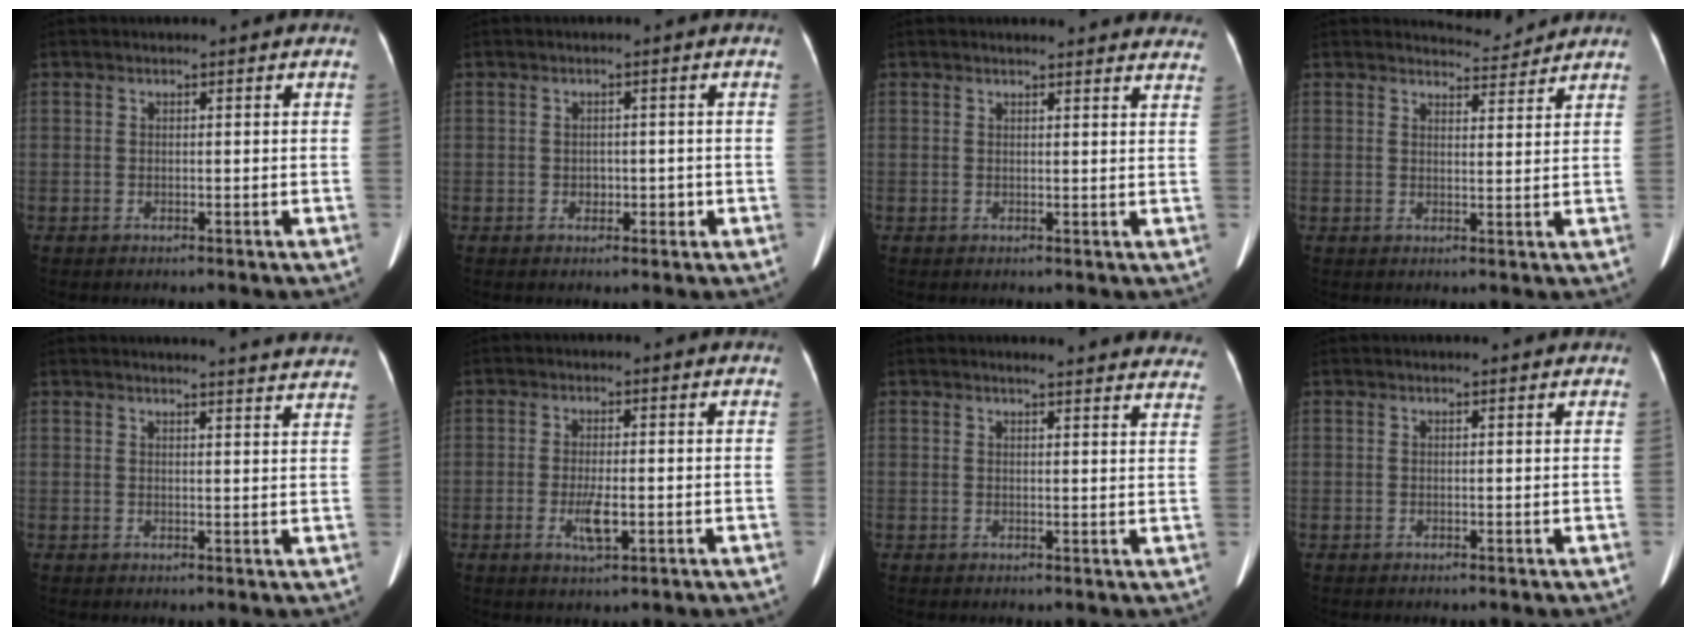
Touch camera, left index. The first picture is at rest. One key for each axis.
{"total": 1.7, "fx": -0.5, "fy": 1.4, "fz": 1.0, "tx": -0.015, "ty": 0.005, "tz": -0.002}
{"total": 13.2, "fx": 12.6, "fy": 2.2, "fz": 3.1, "tx": -0.009, "ty": -0.017, "tz": 0.120}
{"total": 3.6, "fx": 3.6, "fy": 0.1, "fz": -0.6, "tx": -0.003, "ty": -0.009, "tz": 0.053}
{"total": 16.9, "fx": 16.5, "fy": 0.3, "fz": 3.4, "tx": -0.031, "ty": -0.059, "tz": 0.171}
{"total": 3.7, "fx": -1.1, "fy": 0.9, "fz": 3.4, "tx": -0.071, "ty": -0.006, "tz": -0.015}
{"total": 16.5, "fx": 15.8, "fy": 1.8, "fz": 4.2, "tx": -0.030, "ty": -0.047, "tz": 0.160}
{"total": 1.9, "fx": 1.8, "fy": 0.1, "fz": 0.6, "tx": -0.012, "ty": 0.012, "tz": 0.021}